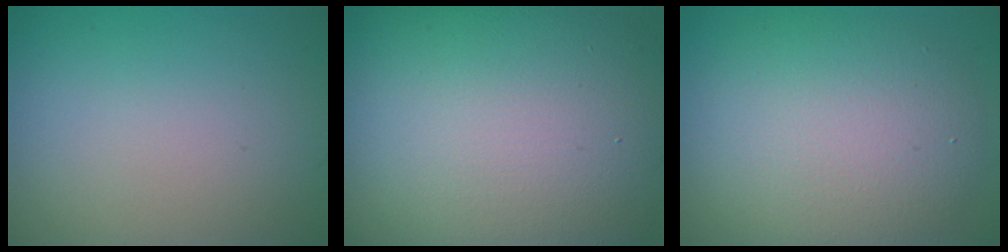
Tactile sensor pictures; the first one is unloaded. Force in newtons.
{"total": 16.3, "press": 16.3, "slide": 1.1}
{"total": 8.4, "press": 8.4, "slide": 0.6}